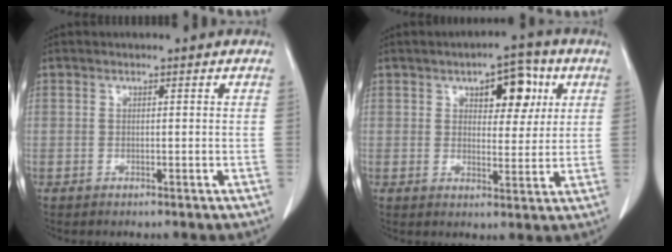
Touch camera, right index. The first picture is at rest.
{"total": 7.7, "force": [3.2, 3.4, 6.0], "torque": [-0.077, 0.014, 0.045]}